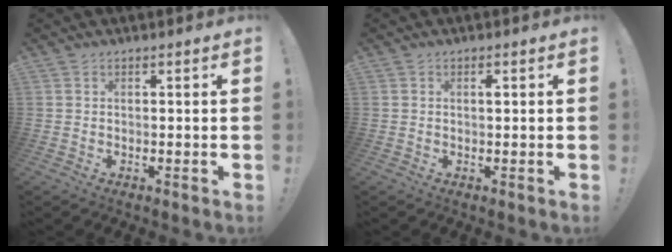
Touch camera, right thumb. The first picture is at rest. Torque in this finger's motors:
{"motor_torque": [-0.04, -0.15, 0.43, -0.10, -0.04]}